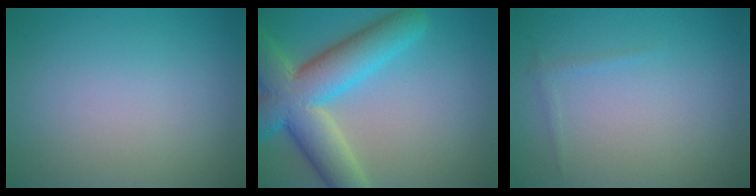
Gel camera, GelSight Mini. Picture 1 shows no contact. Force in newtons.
{"total": 9.8, "press": 9.7, "slide": 0.8}
{"total": 0.6, "press": 0.6, "slide": 0.1}